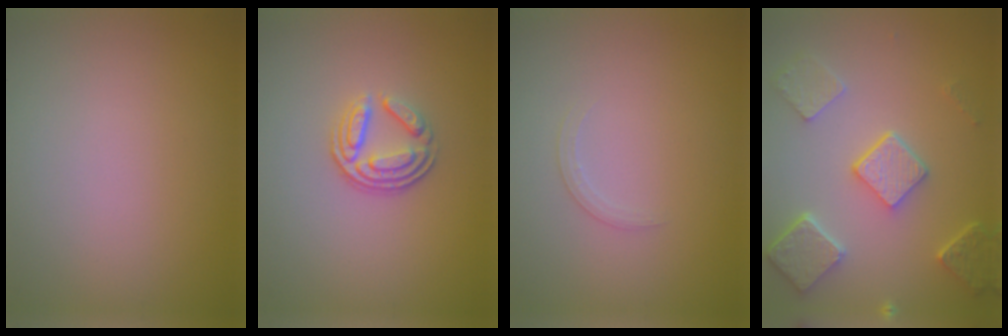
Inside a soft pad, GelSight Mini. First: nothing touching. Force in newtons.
{"total": 3.7, "press": 2.6, "slide": 2.6}
{"total": 1.0, "press": 1.0, "slide": 0.0}
{"total": 5.4, "press": 4.2, "slide": 3.4}